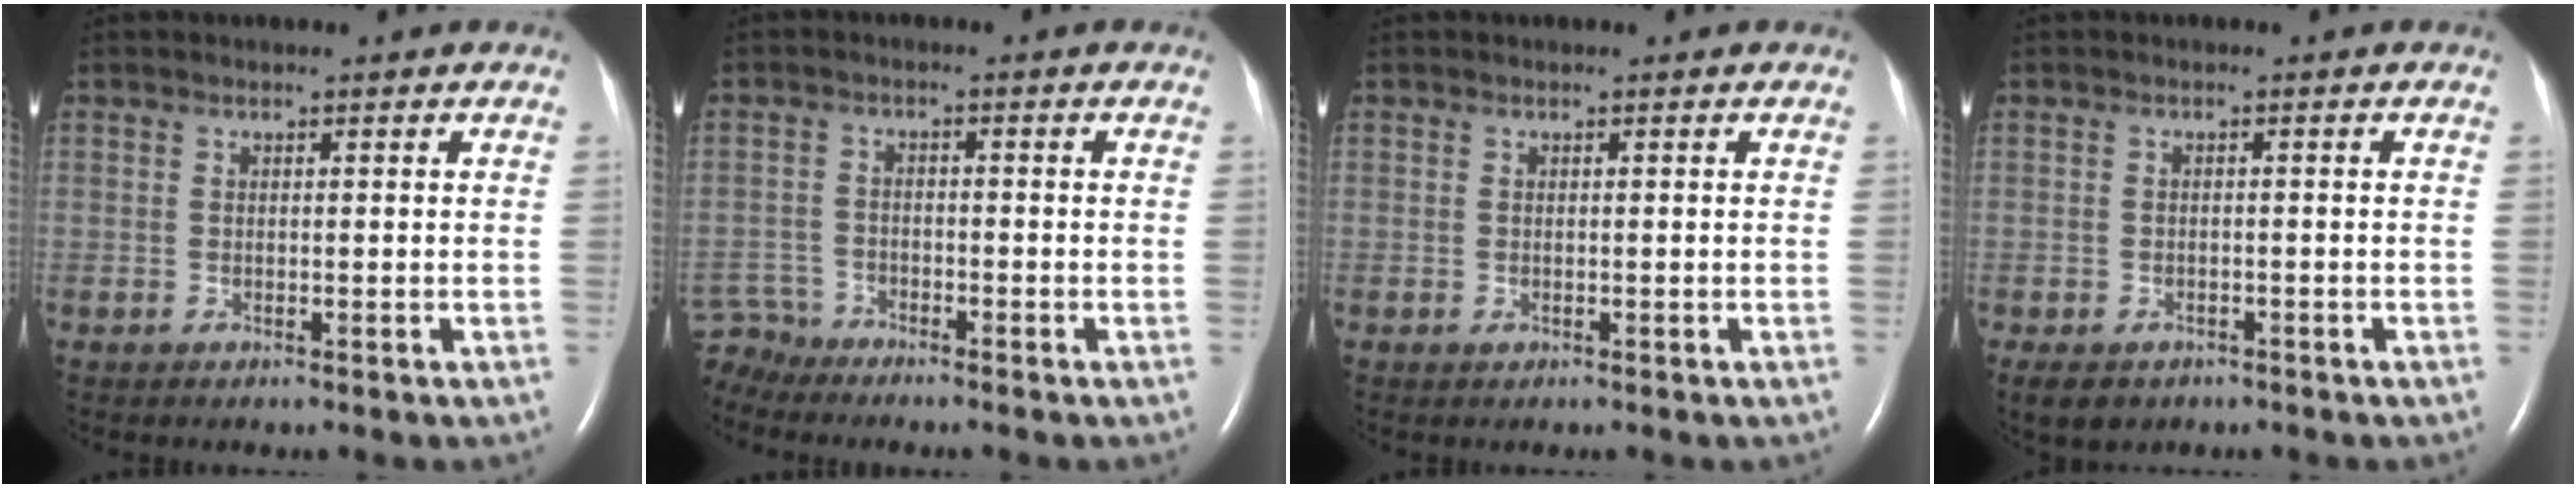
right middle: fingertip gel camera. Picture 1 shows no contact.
{"total": 5.0, "force": [-4.9, 1.0, 0.0], "torque": [-0.003, -0.009, -0.095]}
{"total": 0.0}
{"total": 9.7, "force": [-5.8, 6.7, 3.8], "torque": [-0.099, -0.015, -0.072]}